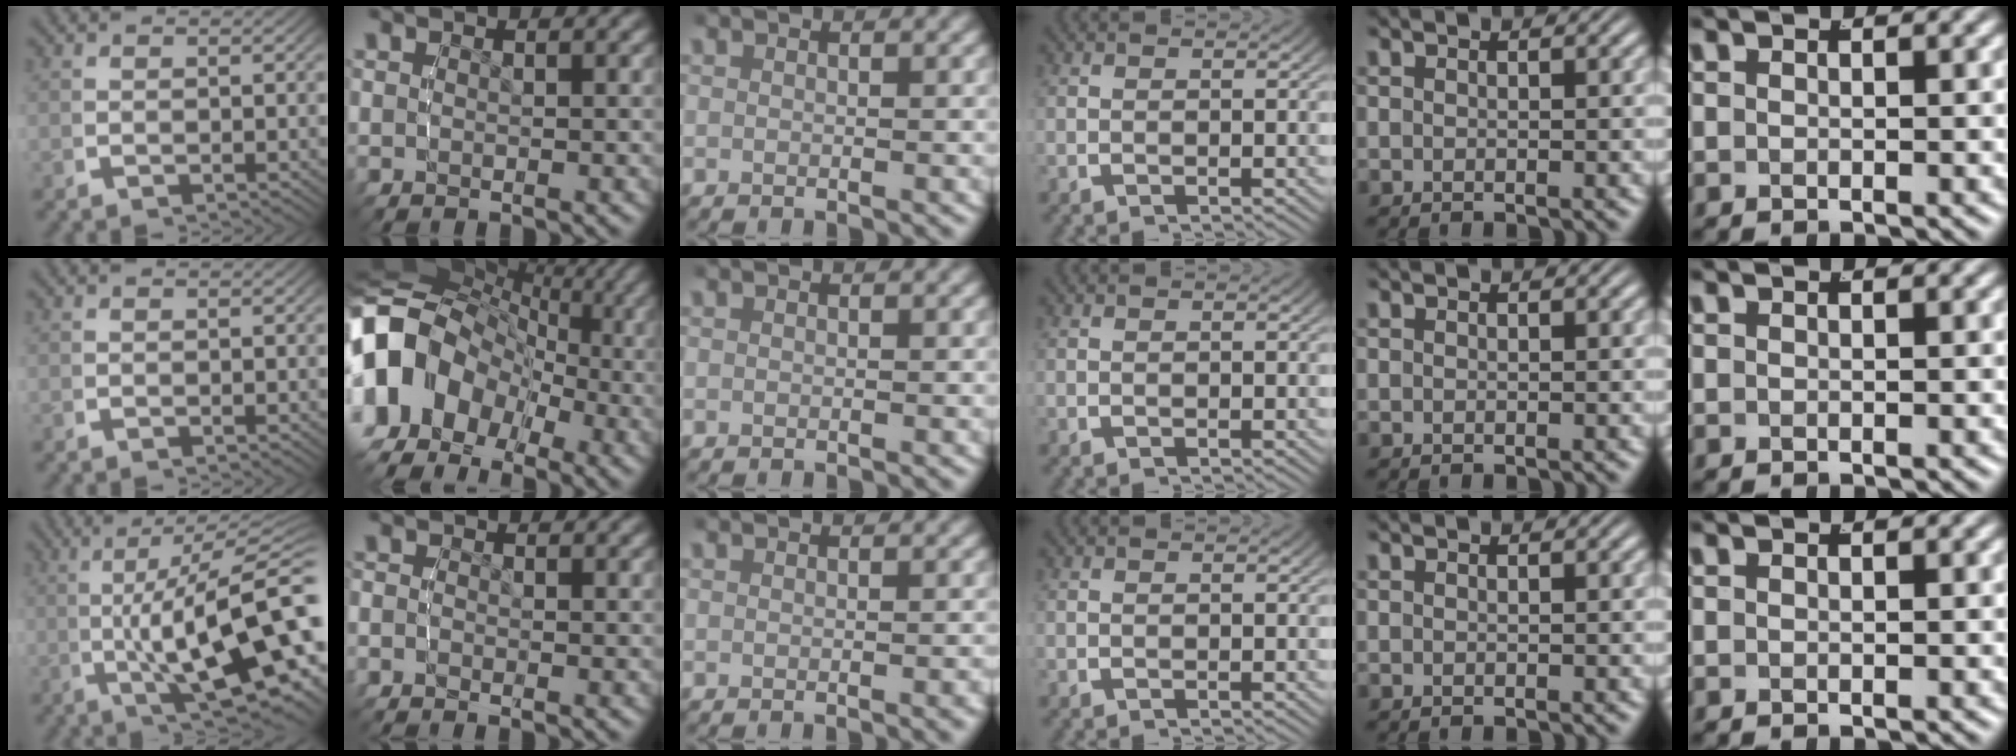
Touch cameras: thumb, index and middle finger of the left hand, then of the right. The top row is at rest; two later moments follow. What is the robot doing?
{"motion": "lift_and_place", "object": "toy banana"}